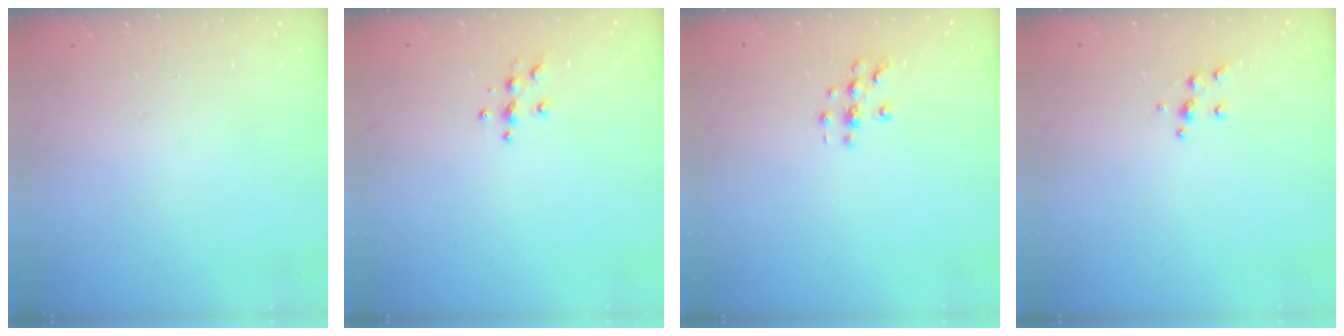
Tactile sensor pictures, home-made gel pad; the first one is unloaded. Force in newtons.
{"total": 4.0, "press": 3.9, "slide": 0.4}
{"total": 3.9, "press": 3.8, "slide": 0.5}
{"total": 5.3, "press": 5.2, "slide": 0.5}